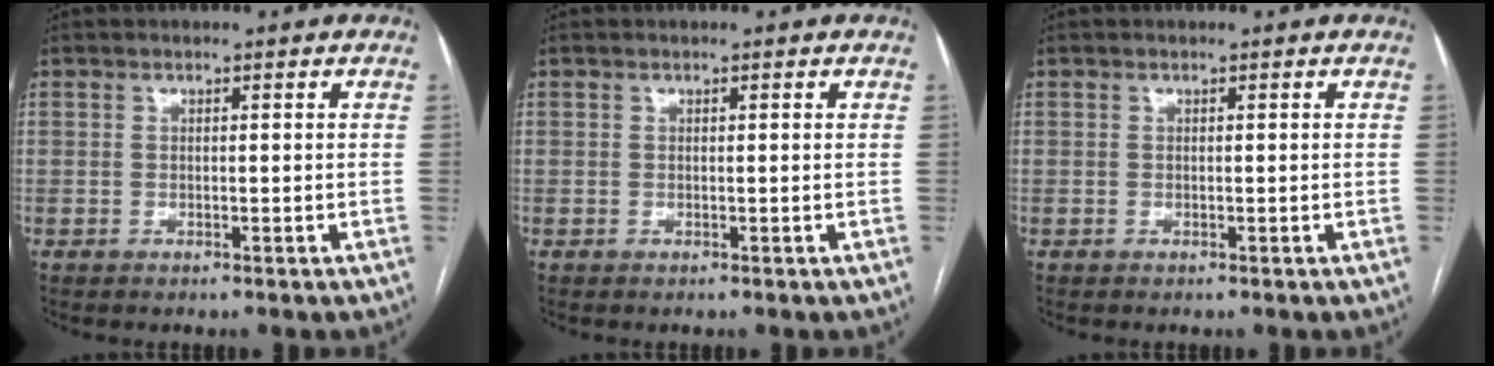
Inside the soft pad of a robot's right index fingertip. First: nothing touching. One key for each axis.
{"total": 0.0}
{"total": 0.0}